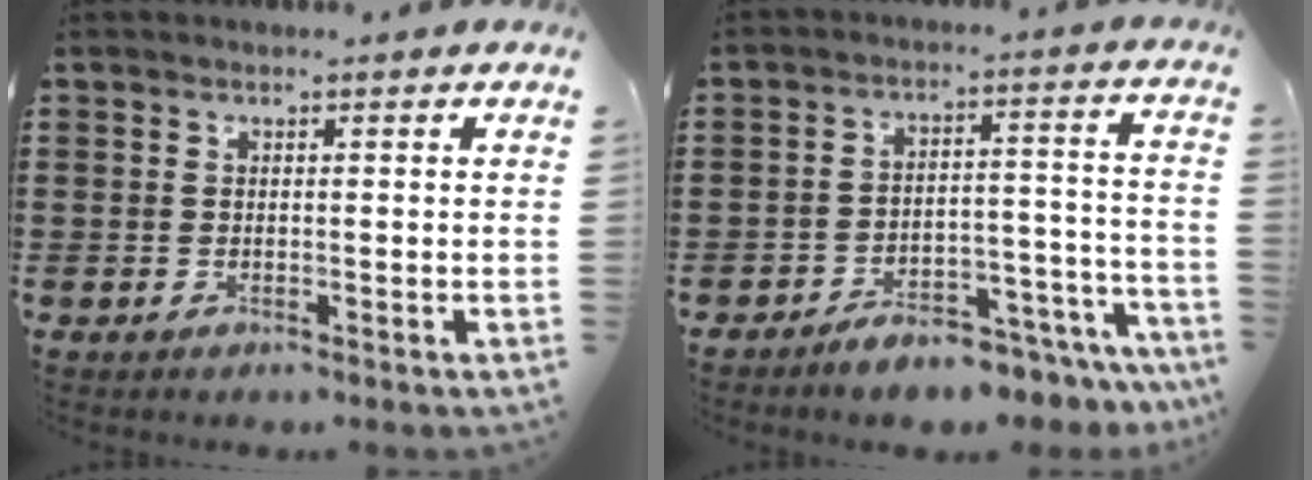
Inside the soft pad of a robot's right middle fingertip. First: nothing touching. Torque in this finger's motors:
{"motor_torque": [1.74, -0.40, 0.22, 0.12]}